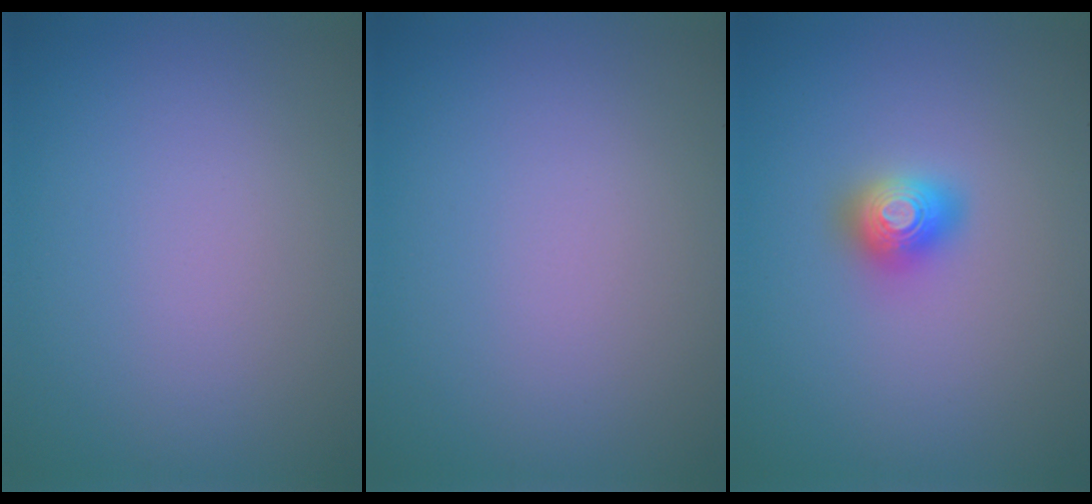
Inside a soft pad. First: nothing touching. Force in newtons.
{"total": 0.0}
{"total": 2.0, "press": 2.0, "slide": 0.1}